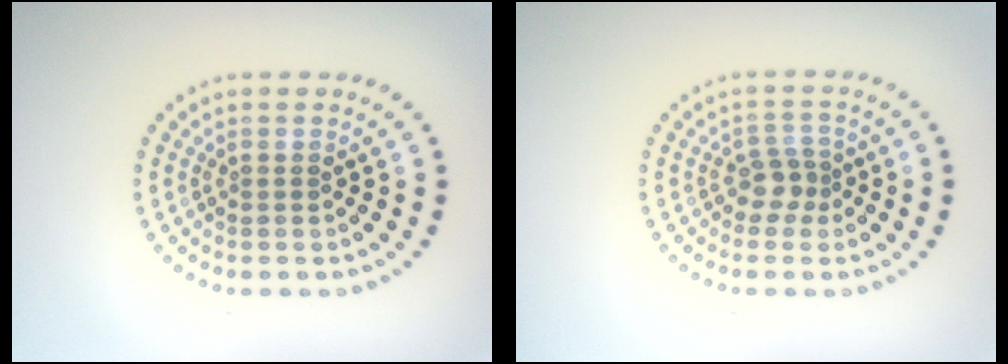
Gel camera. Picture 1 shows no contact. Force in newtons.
{"total": 2.0, "press": 1.7, "slide": 1.1}